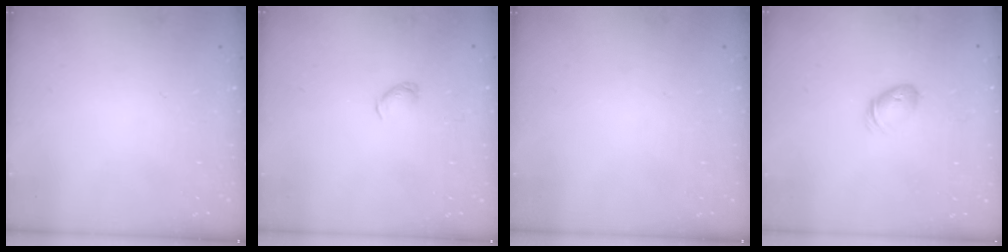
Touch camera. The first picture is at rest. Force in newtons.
{"total": 2.9, "press": 2.9, "slide": 0.5}
{"total": 0.0}
{"total": 6.1, "press": 6.0, "slide": 1.2}